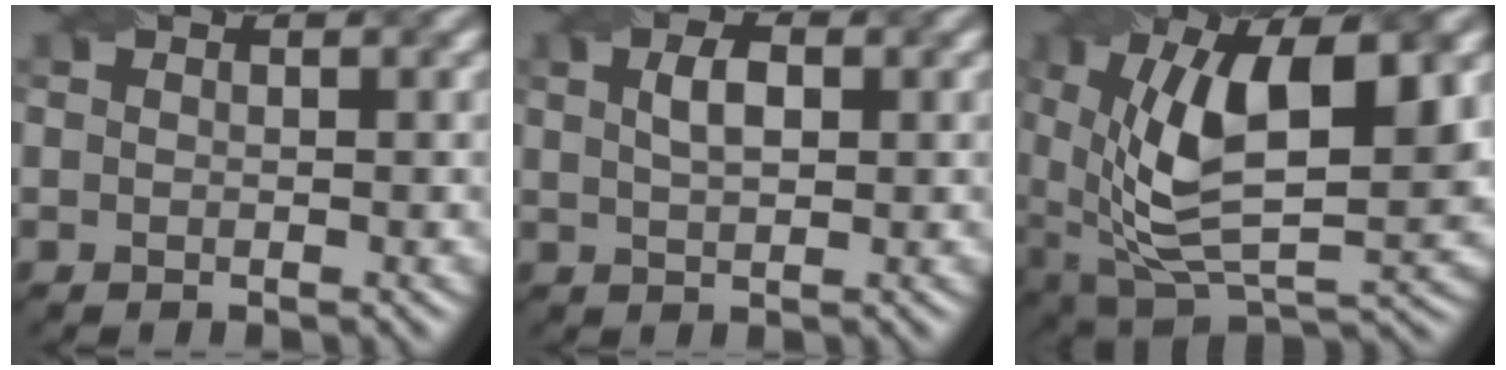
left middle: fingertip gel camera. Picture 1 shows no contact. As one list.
[{"total": 2.7, "force": [0.9, 1.3, 2.2], "torque": [-0.046, 0.003, 0.018]}, {"total": 13.0, "force": [2.6, 6.0, 11.2], "torque": [-0.200, -0.008, 0.043]}]